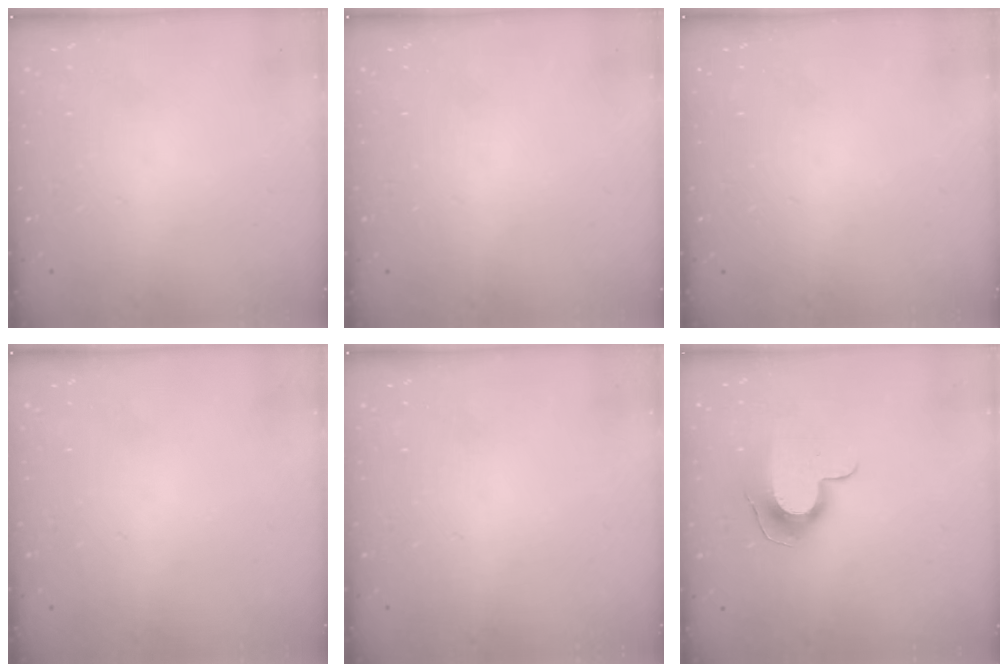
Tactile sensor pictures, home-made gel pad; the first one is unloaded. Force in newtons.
{"total": 0.0}
{"total": 0.0}
{"total": 0.0}
{"total": 0.0}
{"total": 9.5, "press": 9.5, "slide": 0.5}